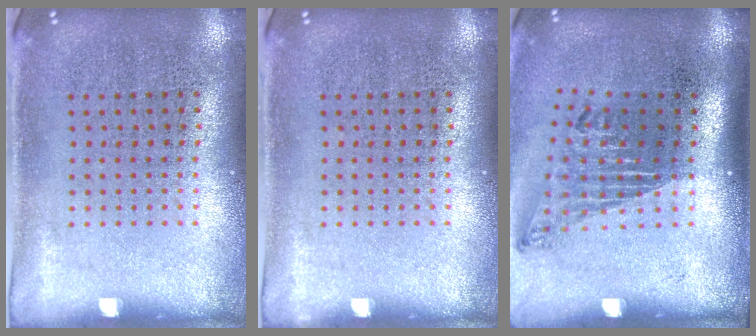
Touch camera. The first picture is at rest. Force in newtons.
{"total": 0.0}
{"total": 1.7, "press": 1.1, "slide": 1.3}